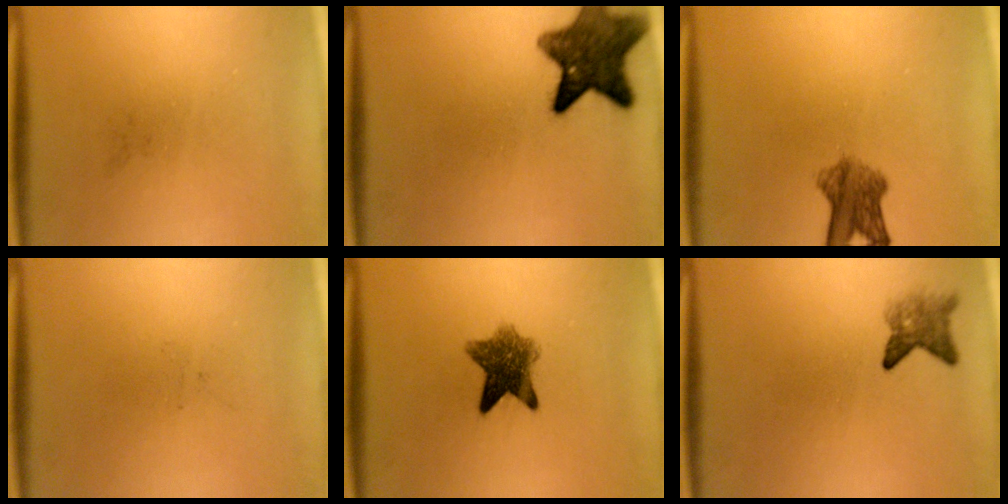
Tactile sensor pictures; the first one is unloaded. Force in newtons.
{"total": 9.7}
{"total": 5.5}
{"total": 0.0}
{"total": 7.1}
{"total": 2.8}